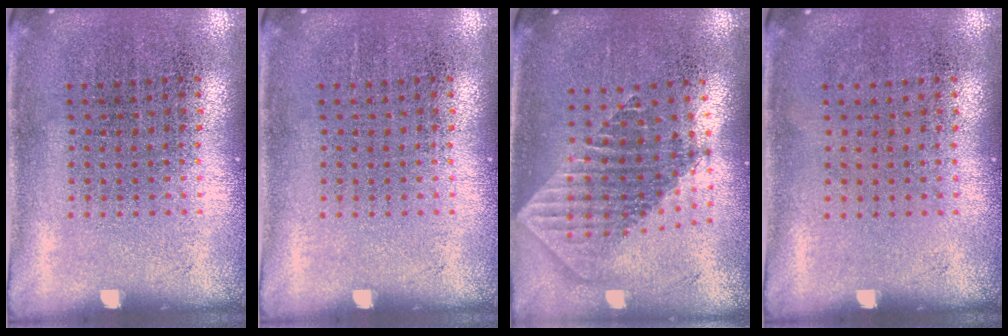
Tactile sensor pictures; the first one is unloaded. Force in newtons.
{"total": 0.0}
{"total": 2.0, "press": 1.6, "slide": 1.2}
{"total": 0.0}